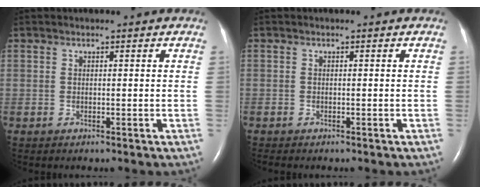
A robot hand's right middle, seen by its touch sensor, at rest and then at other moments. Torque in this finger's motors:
{"motor_torque": [0.26, -0.26, -0.72, -0.21]}